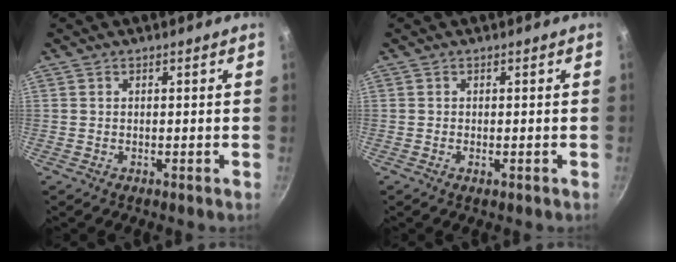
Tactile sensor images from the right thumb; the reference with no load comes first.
{"total": 0.8, "force": [-0.3, 0.3, 0.7], "torque": [-0.014, -0.001, -0.005]}